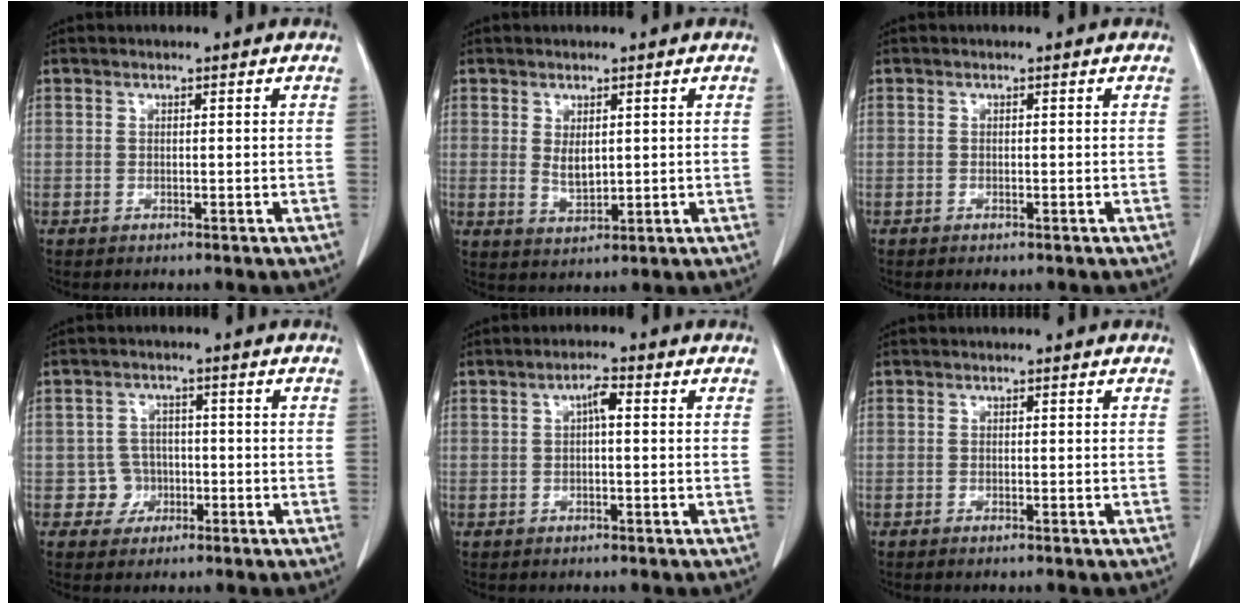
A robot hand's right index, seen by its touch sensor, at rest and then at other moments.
{"total": 3.1, "force": [0.7, 1.5, 2.6], "torque": [-0.048, -0.008, 0.021]}
{"total": 0.8, "force": [-0.6, 0.3, 0.5], "torque": [-0.009, -0.002, -0.005]}
{"total": 3.7, "force": [-1.2, 3.6, -0.1], "torque": [0.016, 0.015, -0.018]}
{"total": 2.4, "force": [0.4, 0.6, 2.3], "torque": [-0.042, 0.005, 0.005]}
{"total": 0.6, "force": [-0.5, -0.1, 0.3], "torque": [-0.007, -0.001, -0.009]}